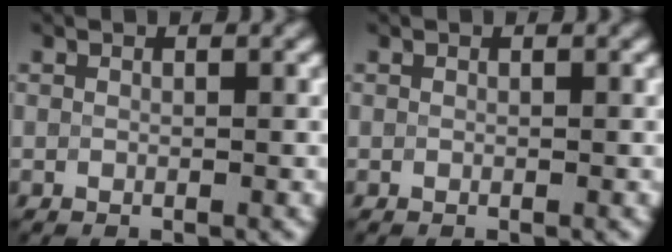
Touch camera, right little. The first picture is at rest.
{"total": 0.0}